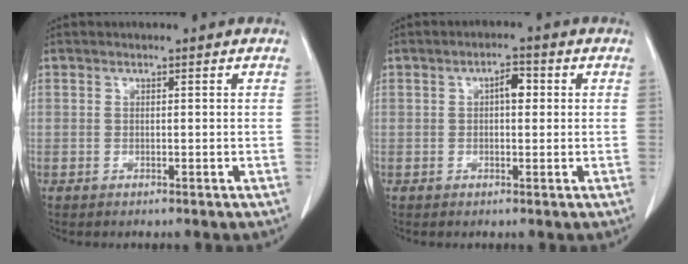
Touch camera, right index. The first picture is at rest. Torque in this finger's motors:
{"motor_torque": [0.33, 0.06, 0.07, 0.03]}